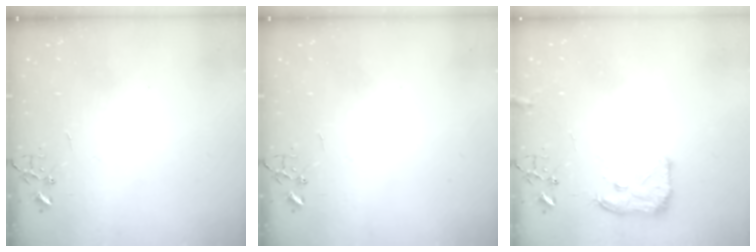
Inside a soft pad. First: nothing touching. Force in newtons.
{"total": 0.0}
{"total": 10.8, "press": 10.8, "slide": 0.5}